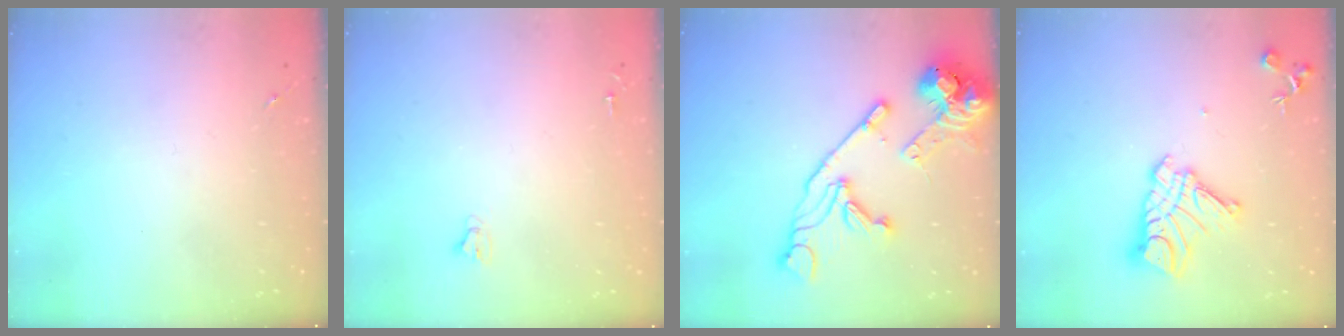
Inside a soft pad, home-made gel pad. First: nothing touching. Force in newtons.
{"total": 2.0, "press": 2.0, "slide": 0.2}
{"total": 18.4, "press": 18.2, "slide": 2.3}
{"total": 13.7, "press": 13.6, "slide": 1.2}